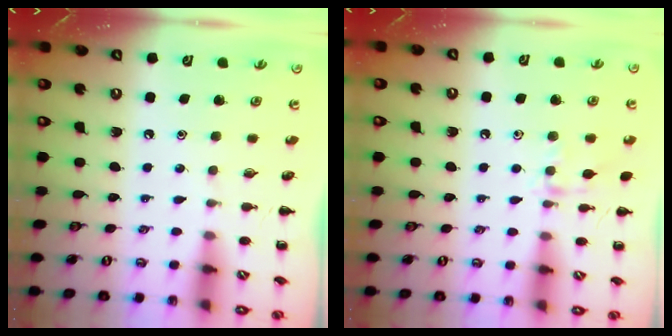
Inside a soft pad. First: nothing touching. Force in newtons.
{"total": 7.8, "press": 7.7, "slide": 1.3}